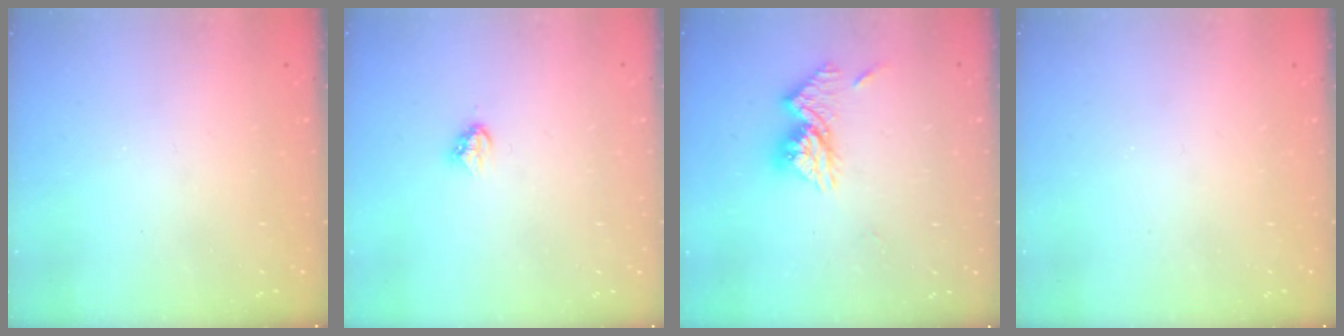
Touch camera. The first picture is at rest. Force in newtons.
{"total": 3.6, "press": 3.5, "slide": 0.6}
{"total": 11.0, "press": 11.0, "slide": 0.7}
{"total": 0.0}